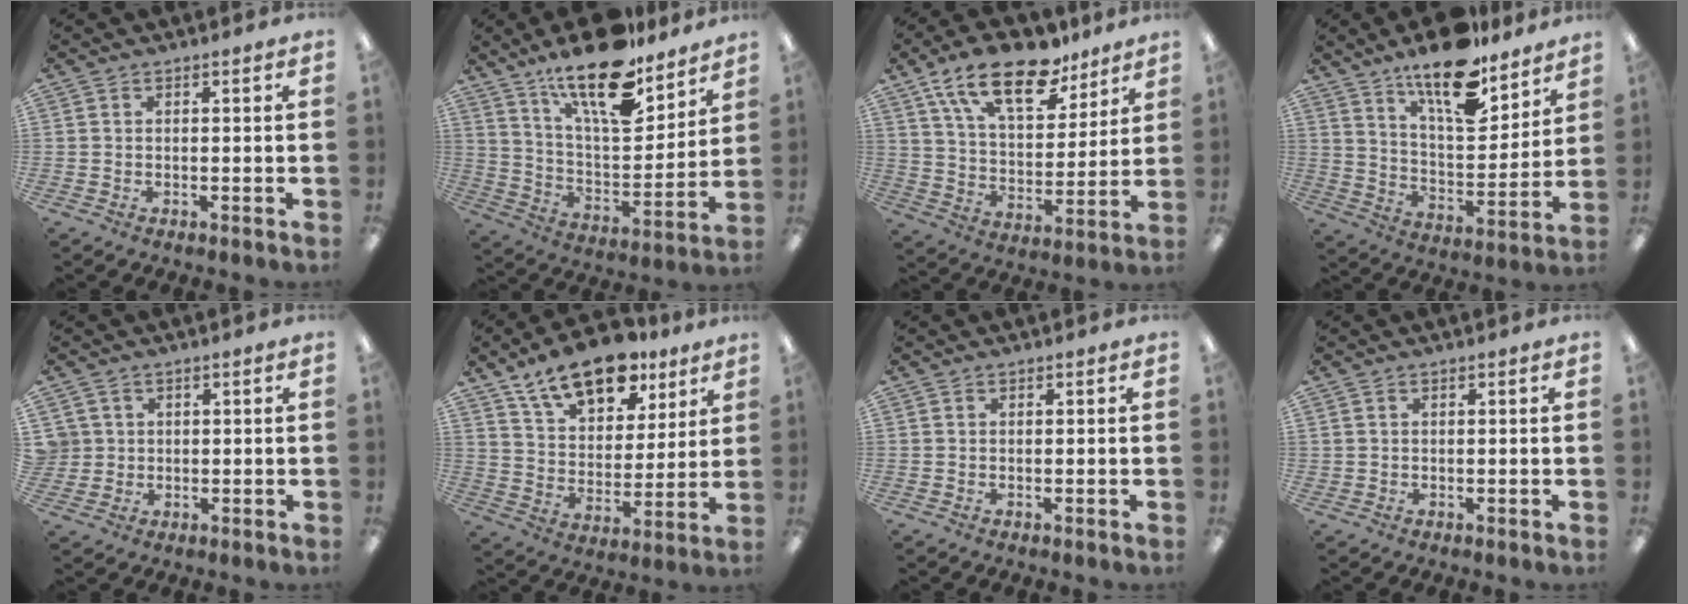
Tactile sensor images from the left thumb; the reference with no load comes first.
{"total": 19.9, "force": [14.6, 6.8, 11.6], "torque": [-0.203, -0.090, 0.250]}
{"total": 19.4, "force": [13.3, 8.6, 11.3], "torque": [-0.195, -0.064, 0.230]}
{"total": 16.8, "force": [12.8, 5.8, 9.2], "torque": [-0.150, -0.082, 0.218]}
{"total": 3.5, "force": [0.8, 3.4, 0.0], "torque": [-0.013, 0.006, 0.016]}
{"total": 16.7, "force": [12.2, 8.1, 8.0], "torque": [-0.128, -0.067, 0.216]}
{"total": 0.0}
{"total": 0.5, "force": [0.2, 0.5, 0.1], "torque": [-0.002, 0.001, 0.004]}